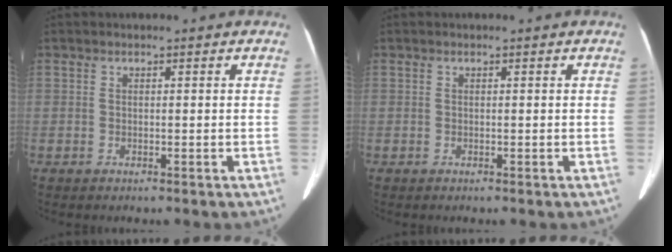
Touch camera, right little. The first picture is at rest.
{"total": 0.0}